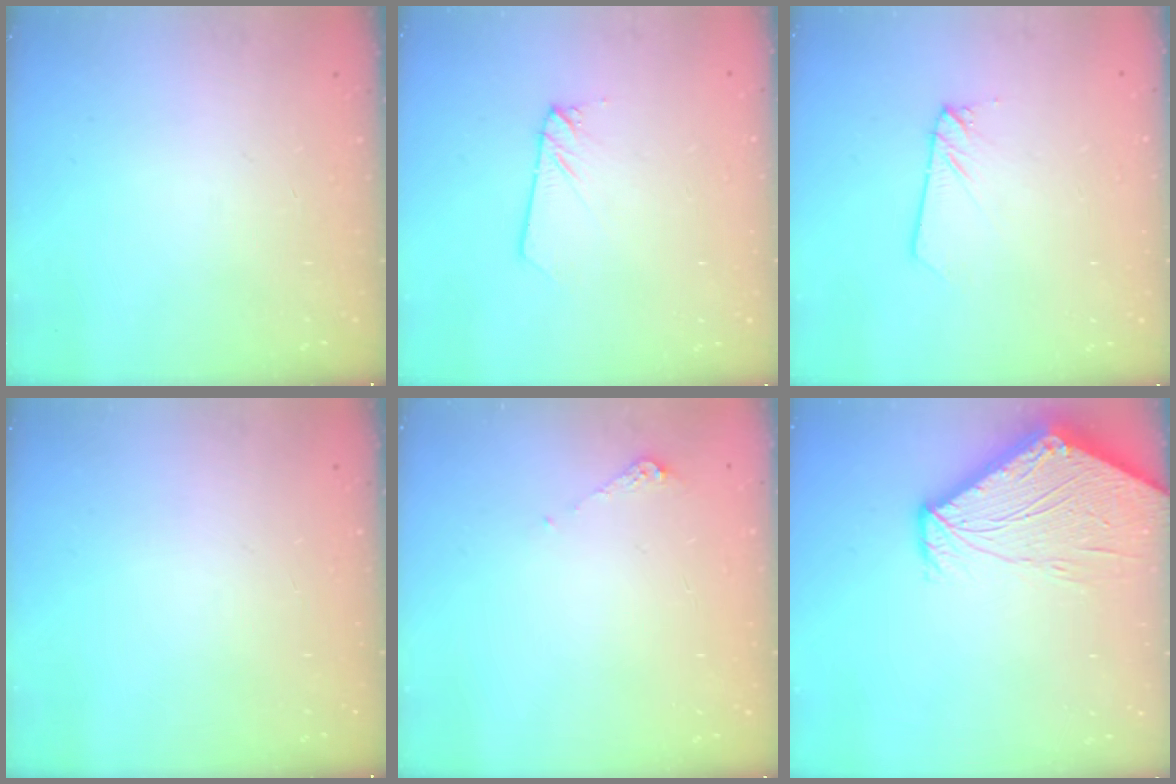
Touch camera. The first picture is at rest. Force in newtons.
{"total": 2.3, "press": 2.3, "slide": 0.1}
{"total": 2.3, "press": 2.3, "slide": 0.1}
{"total": 0.0}
{"total": 4.3, "press": 4.2, "slide": 0.5}
{"total": 10.9, "press": 10.8, "slide": 1.2}